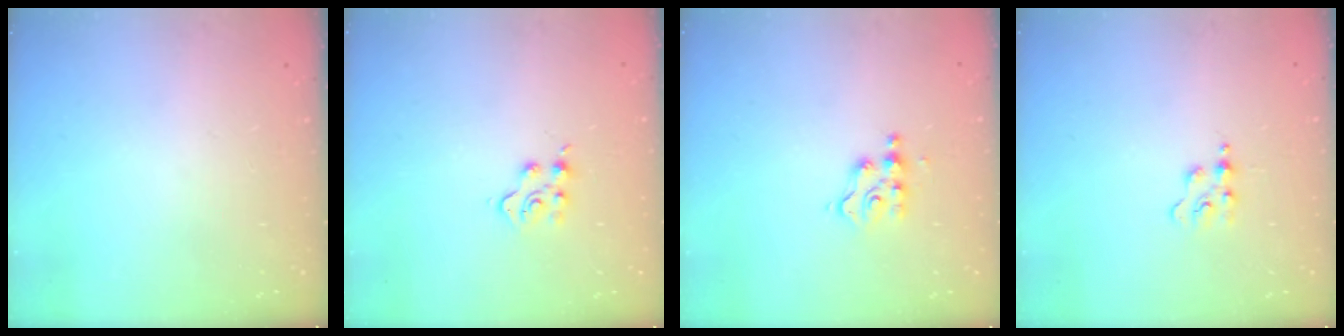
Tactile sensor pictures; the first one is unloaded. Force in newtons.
{"total": 4.5, "press": 4.4, "slide": 0.6}
{"total": 4.5, "press": 4.4, "slide": 0.6}
{"total": 2.9, "press": 2.9, "slide": 0.4}